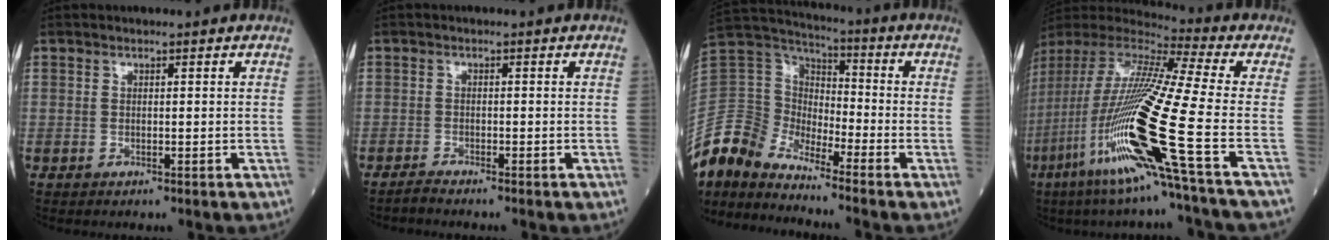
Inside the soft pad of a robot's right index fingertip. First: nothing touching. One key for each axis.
{"total": 1.2, "fx": -1.2, "fy": -0.2, "fz": 0.2, "tx": -0.009, "ty": -0.003, "tz": -0.025}
{"total": 12.6, "fx": -12.0, "fy": 3.0, "fz": 2.4, "tx": -0.068, "ty": 0.051, "tz": -0.246}
{"total": 24.1, "fx": -8.7, "fy": -1.0, "fz": 22.4, "tx": -0.468, "ty": -0.044, "tz": -0.176}